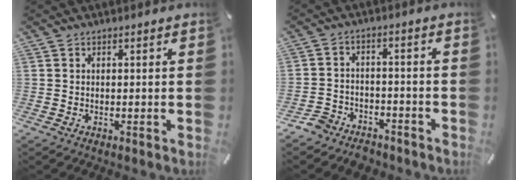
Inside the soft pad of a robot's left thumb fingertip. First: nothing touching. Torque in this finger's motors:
{"motor_torque": [-0.20, 0.19, -0.41, 0.41, 0.02]}